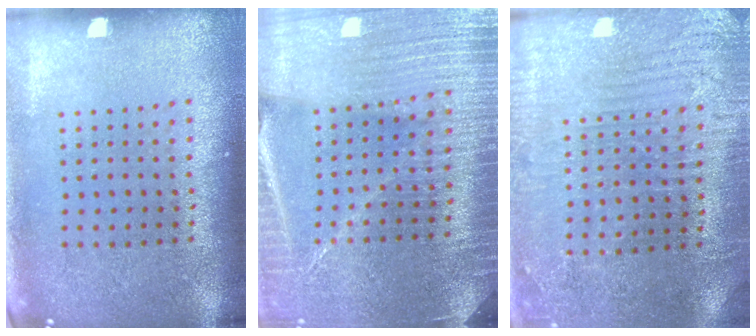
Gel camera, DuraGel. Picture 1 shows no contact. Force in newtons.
{"total": 4.3, "press": 4.0, "slide": 1.6}
{"total": 2.9, "press": 2.8, "slide": 0.6}